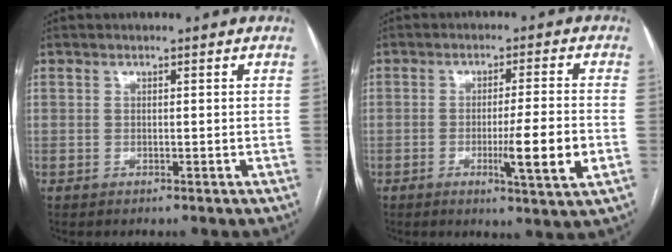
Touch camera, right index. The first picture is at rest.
{"total": 8.4, "force": [-2.3, -0.4, 8.1], "torque": [-0.124, -0.017, -0.036]}